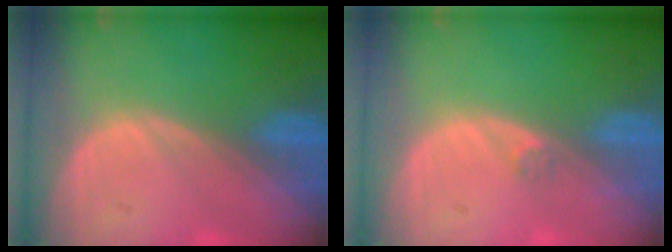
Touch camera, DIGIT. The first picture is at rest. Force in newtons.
{"total": 0.8, "press": 0.7, "slide": 0.4}